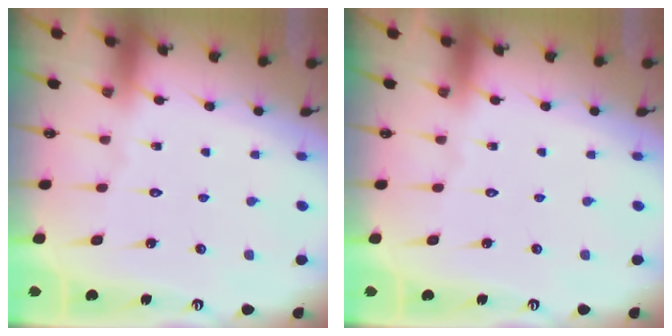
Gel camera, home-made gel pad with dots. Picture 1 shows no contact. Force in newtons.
{"total": 0.0}